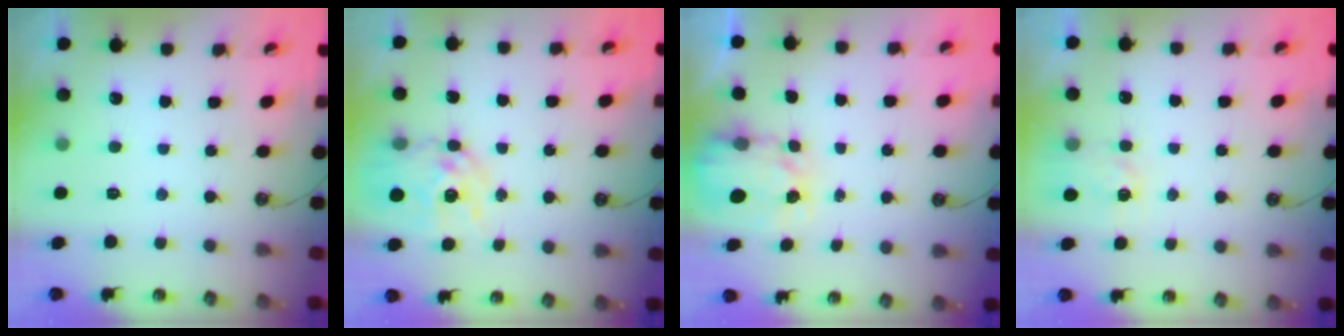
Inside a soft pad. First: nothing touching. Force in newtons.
{"total": 11.9, "press": 11.8, "slide": 1.1}
{"total": 4.2, "press": 4.2, "slide": 0.6}
{"total": 3.3, "press": 3.3, "slide": 0.5}